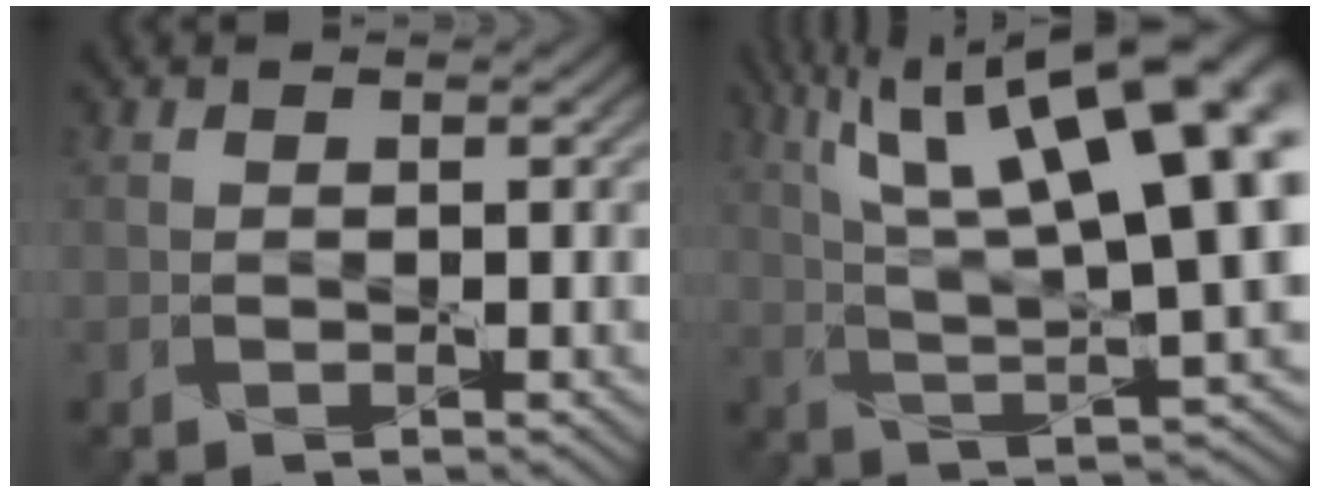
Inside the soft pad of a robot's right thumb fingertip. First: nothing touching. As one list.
[{"total": 19.0, "force": [7.6, 5.5, 16.5], "torque": [-0.255, 0.048, 0.124]}]